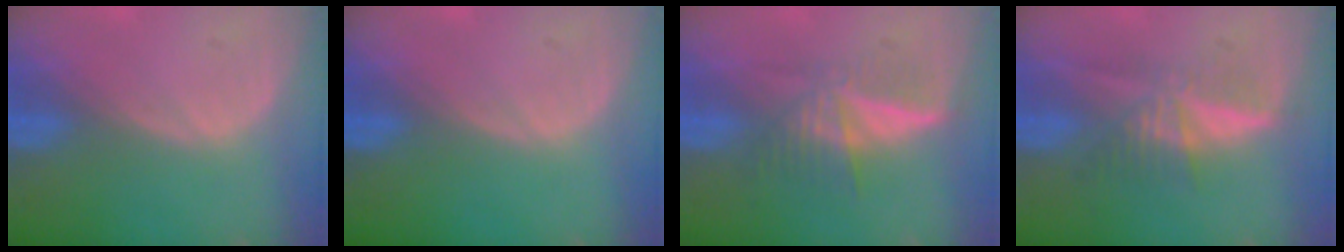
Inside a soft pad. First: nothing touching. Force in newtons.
{"total": 0.0}
{"total": 6.0, "press": 5.3, "slide": 2.9}
{"total": 5.4, "press": 5.2, "slide": 1.5}